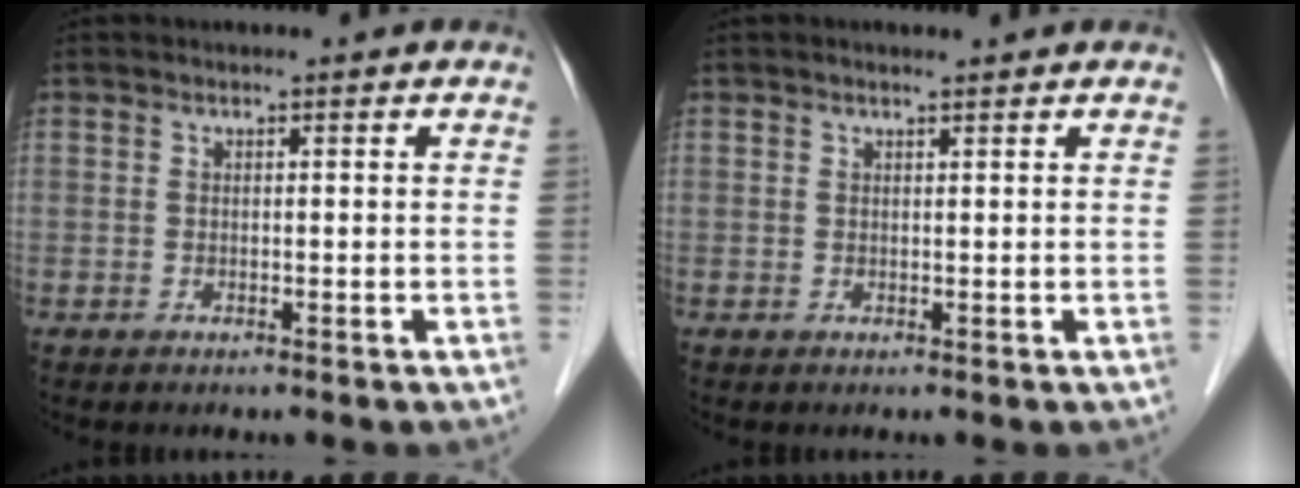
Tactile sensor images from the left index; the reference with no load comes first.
{"total": 1.3, "force": [1.0, 0.1, 0.7], "torque": [-0.015, 0.011, 0.018]}